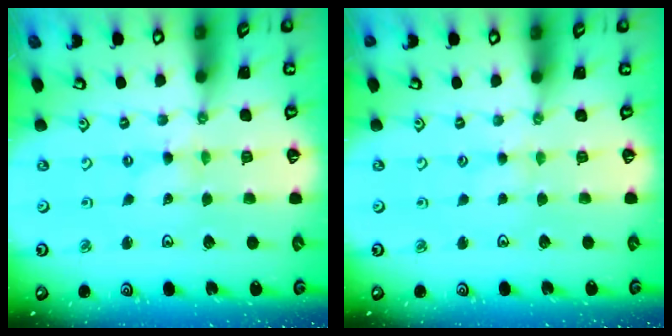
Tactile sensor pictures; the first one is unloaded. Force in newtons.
{"total": 2.8, "press": 2.7, "slide": 0.4}